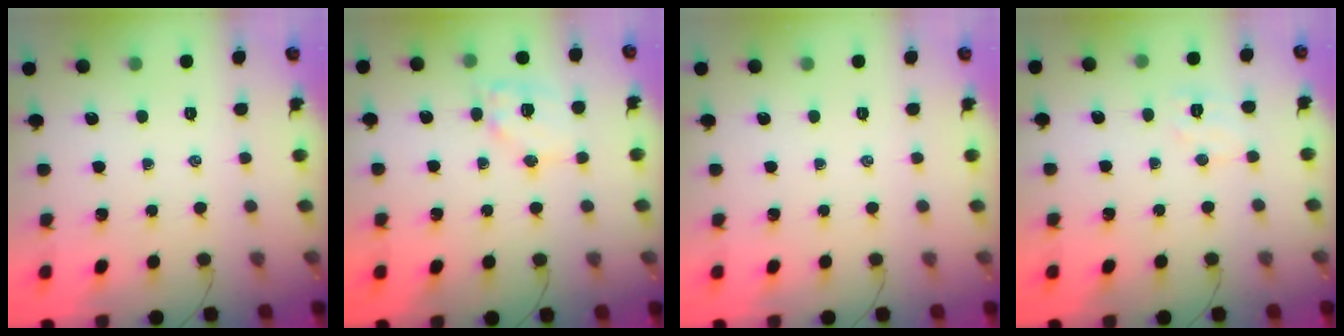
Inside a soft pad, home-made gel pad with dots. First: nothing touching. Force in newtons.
{"total": 10.7, "press": 10.6, "slide": 1.5}
{"total": 0.0}
{"total": 5.9, "press": 5.8, "slide": 1.2}